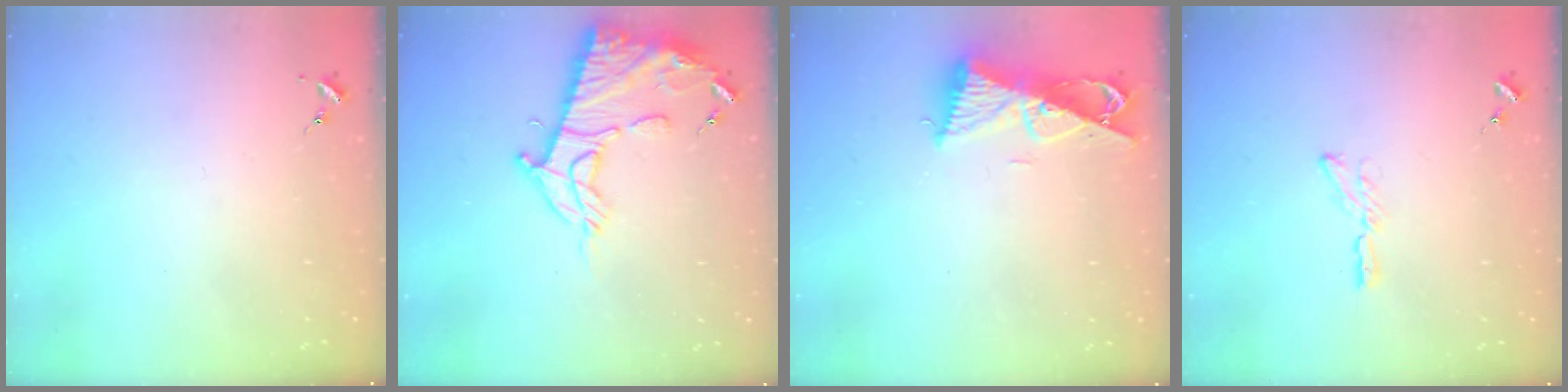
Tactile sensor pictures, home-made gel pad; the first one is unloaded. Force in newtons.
{"total": 15.0, "press": 14.9, "slide": 1.5}
{"total": 9.6, "press": 9.6, "slide": 0.5}
{"total": 5.6, "press": 5.6, "slide": 0.4}